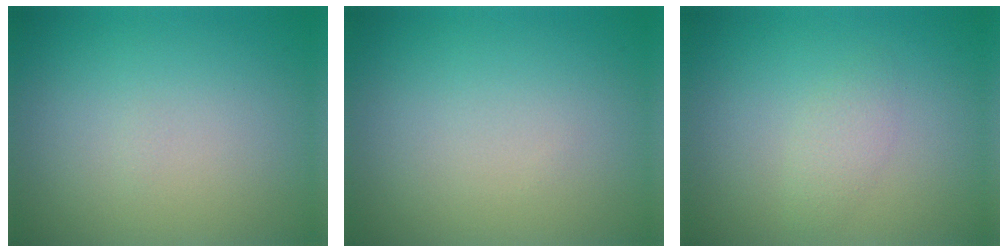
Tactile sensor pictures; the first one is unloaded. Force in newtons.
{"total": 0.0}
{"total": 1.4, "press": 1.4, "slide": 0.0}